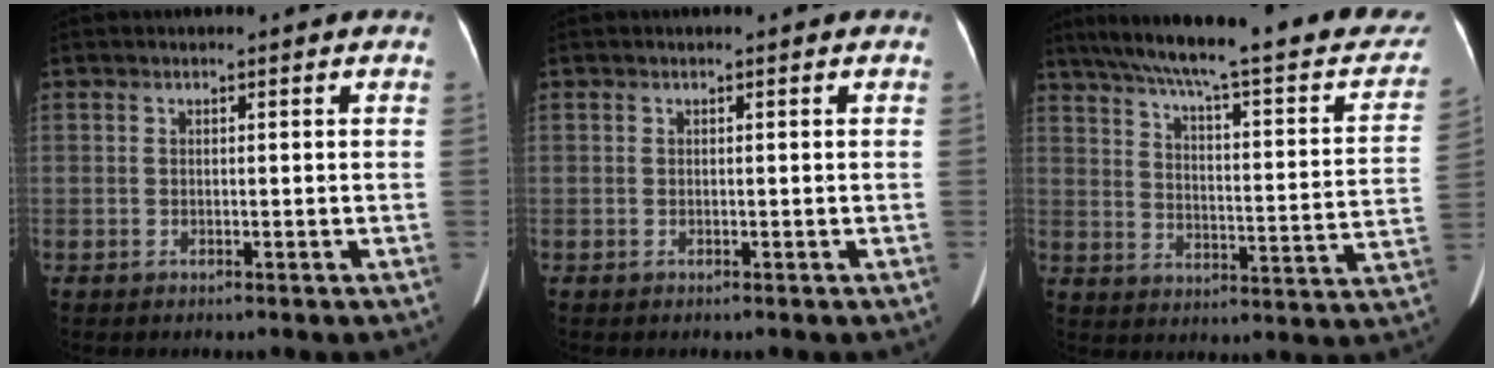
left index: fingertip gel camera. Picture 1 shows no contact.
{"total": 0.0}
{"total": 29.5, "force": [24.3, 4.6, 16.0], "torque": [-0.247, -0.023, 0.308]}